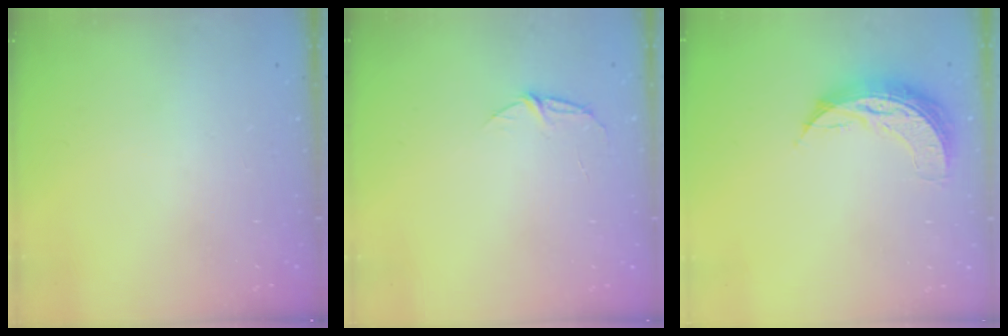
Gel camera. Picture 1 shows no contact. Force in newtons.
{"total": 4.9, "press": 4.9, "slide": 0.6}
{"total": 8.6, "press": 8.5, "slide": 0.5}